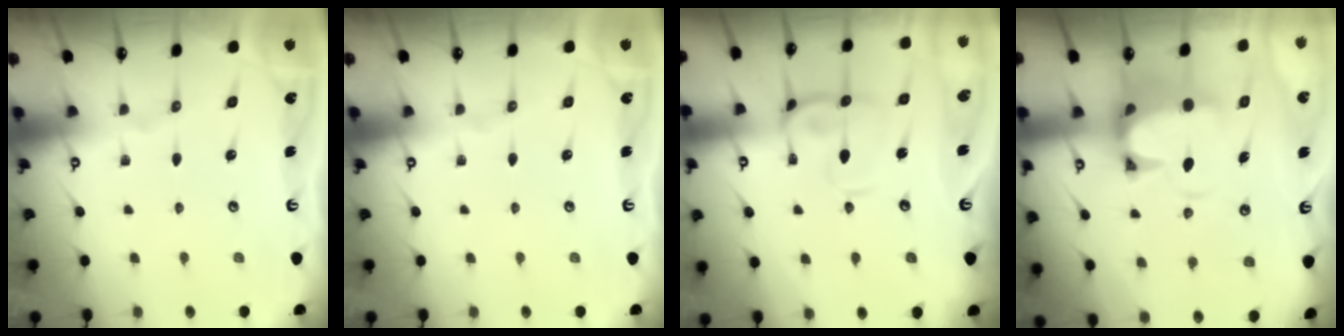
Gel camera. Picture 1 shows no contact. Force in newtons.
{"total": 0.6, "press": 0.6, "slide": 0.1}
{"total": 5.2, "press": 5.1, "slide": 1.0}
{"total": 3.9, "press": 3.6, "slide": 1.4}